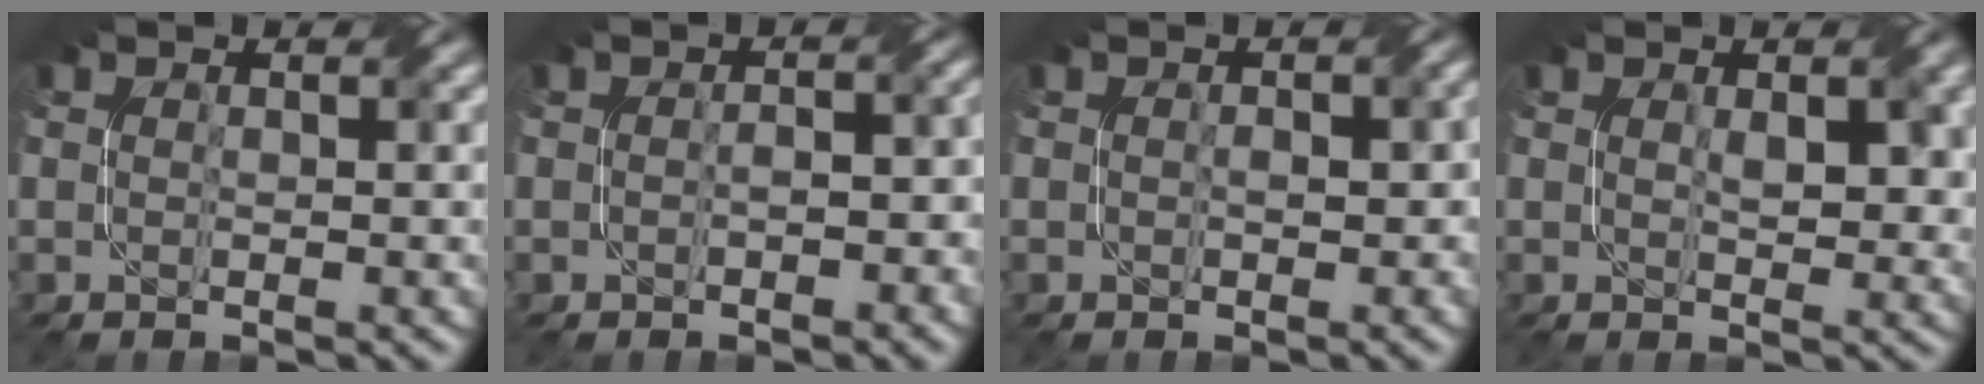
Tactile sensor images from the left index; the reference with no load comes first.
{"total": 2.5, "force": [-0.7, 1.5, 1.9], "torque": [-0.020, 0.003, 0.002]}
{"total": 2.1, "force": [0.0, 1.4, 1.6], "torque": [-0.014, 0.003, 0.013]}
{"total": 2.6, "force": [0.9, 1.1, 2.2], "torque": [-0.033, 0.002, 0.025]}